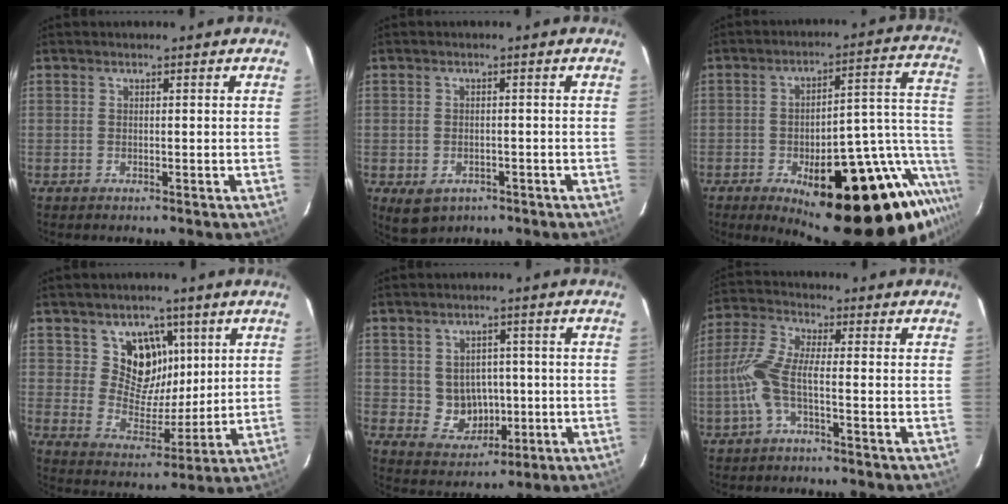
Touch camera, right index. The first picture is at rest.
{"total": 5.0, "force": [-2.4, 3.7, 2.4], "torque": [-0.048, -0.007, -0.023]}
{"total": 28.9, "force": [-16.3, 9.1, 22.1], "torque": [-0.265, 0.018, -0.216]}
{"total": 10.1, "force": [4.6, 8.2, 3.5], "torque": [-0.054, -0.014, 0.085]}
{"total": 6.6, "force": [-0.3, 6.1, 2.5], "torque": [-0.055, 0.010, 0.015]}
{"total": 7.1, "force": [-2.3, 1.3, 6.6], "torque": [-0.162, 0.007, -0.046]}